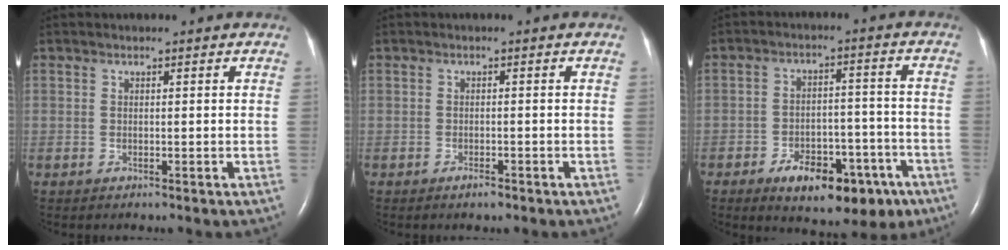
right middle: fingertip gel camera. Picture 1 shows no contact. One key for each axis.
{"total": 1.2, "fx": -0.9, "fy": 0.3, "fz": 0.8, "tx": -0.017, "ty": -0.002, "tz": -0.012}
{"total": 12.8, "fx": -7.6, "fy": 6.1, "fz": 8.3, "tx": -0.105, "ty": 0.017, "tz": -0.103}